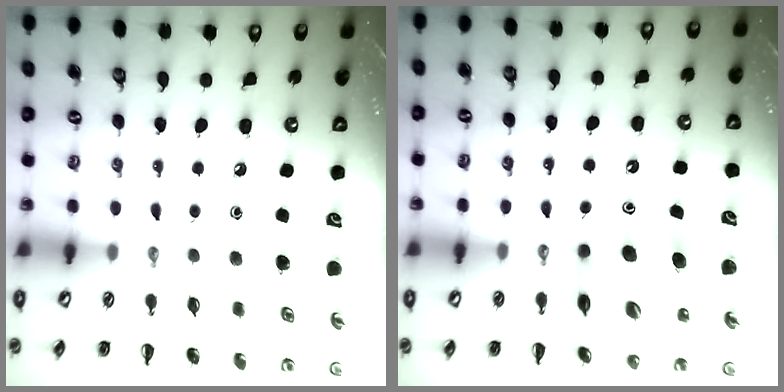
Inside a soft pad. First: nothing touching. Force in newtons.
{"total": 11.3, "press": 10.8, "slide": 3.1}